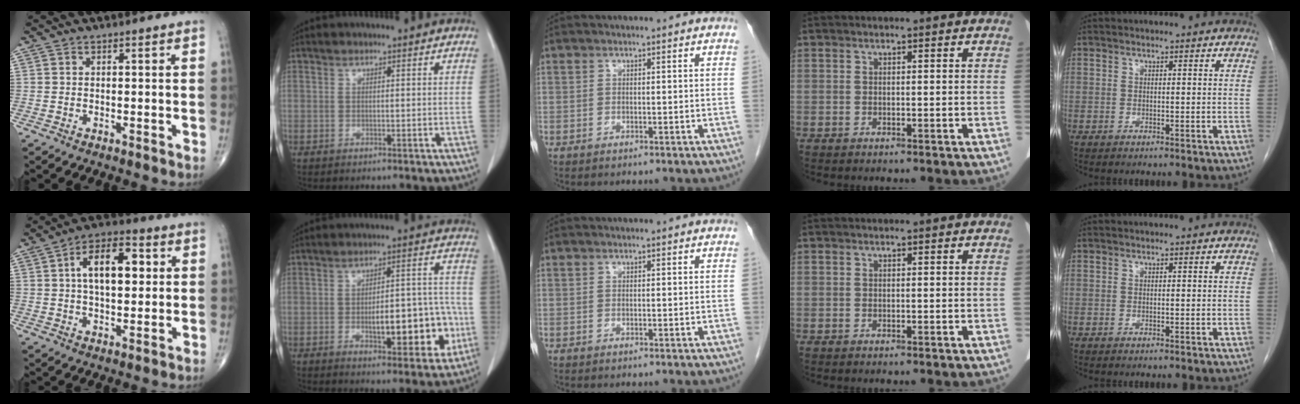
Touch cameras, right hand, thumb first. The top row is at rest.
{"thumb": {"total": 11.9, "force": [2.3, 6.1, 10.0], "torque": [-0.146, 0.013, 0.031]}, "index": {"total": 12.5, "force": [-3.1, 4.4, 11.3], "torque": [-0.148, 0.027, -0.035]}}